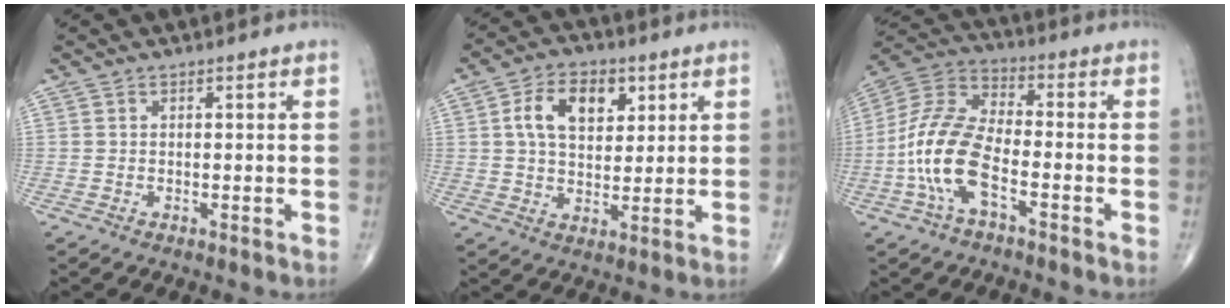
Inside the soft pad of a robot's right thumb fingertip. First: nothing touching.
{"total": 10.5, "force": [3.5, 6.6, 7.4], "torque": [-0.103, -0.005, 0.058]}
{"total": 13.8, "force": [-4.5, 6.1, 11.5], "torque": [-0.247, 0.036, -0.092]}